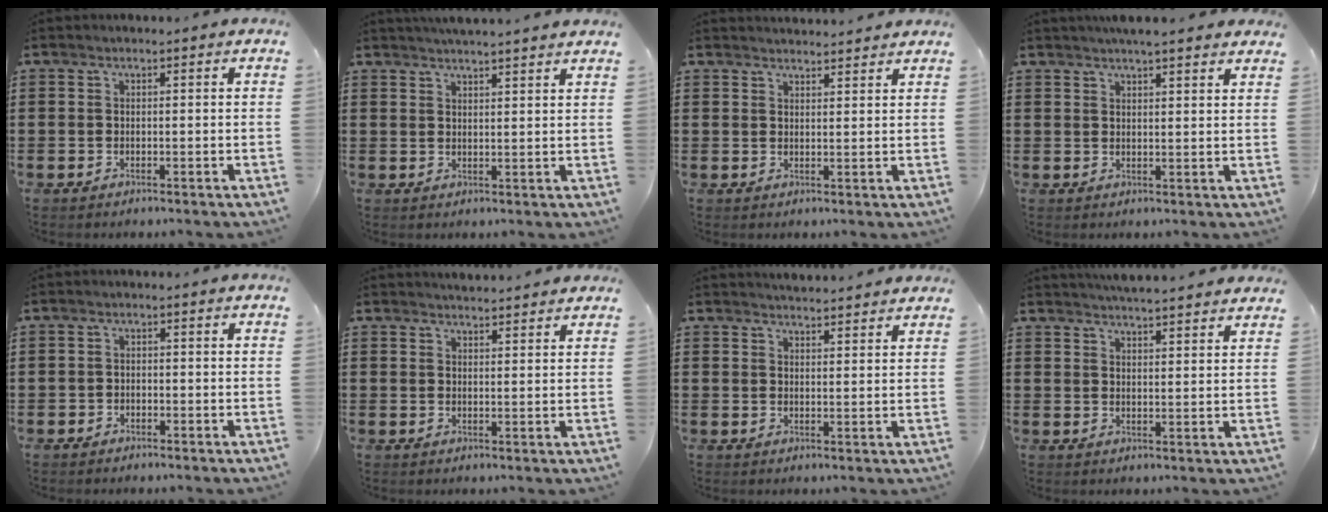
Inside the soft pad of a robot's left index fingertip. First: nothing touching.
{"total": 2.8, "force": [2.8, -0.5, 0.3], "torque": [-0.015, -0.009, 0.051]}
{"total": 2.1, "force": [2.1, 0.0, -0.1], "torque": [-0.005, -0.005, 0.041]}
{"total": 3.3, "force": [3.1, 0.0, 1.2], "torque": [-0.031, -0.002, 0.057]}
{"total": 1.3, "force": [-1.2, 0.6, -0.2], "torque": [-0.003, 0.004, -0.028]}
{"total": 2.3, "force": [2.3, -0.1, 0.0], "torque": [-0.006, -0.005, 0.043]}
{"total": 2.6, "force": [2.6, -0.2, 0.1], "torque": [-0.009, -0.007, 0.048]}
{"total": 3.9, "force": [3.9, -0.3, 0.6], "torque": [-0.023, -0.015, 0.070]}